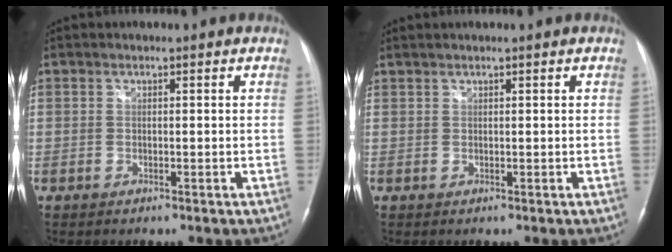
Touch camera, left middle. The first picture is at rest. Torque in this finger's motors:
{"motor_torque": [0.05, -0.24, 0.23, 0.02]}